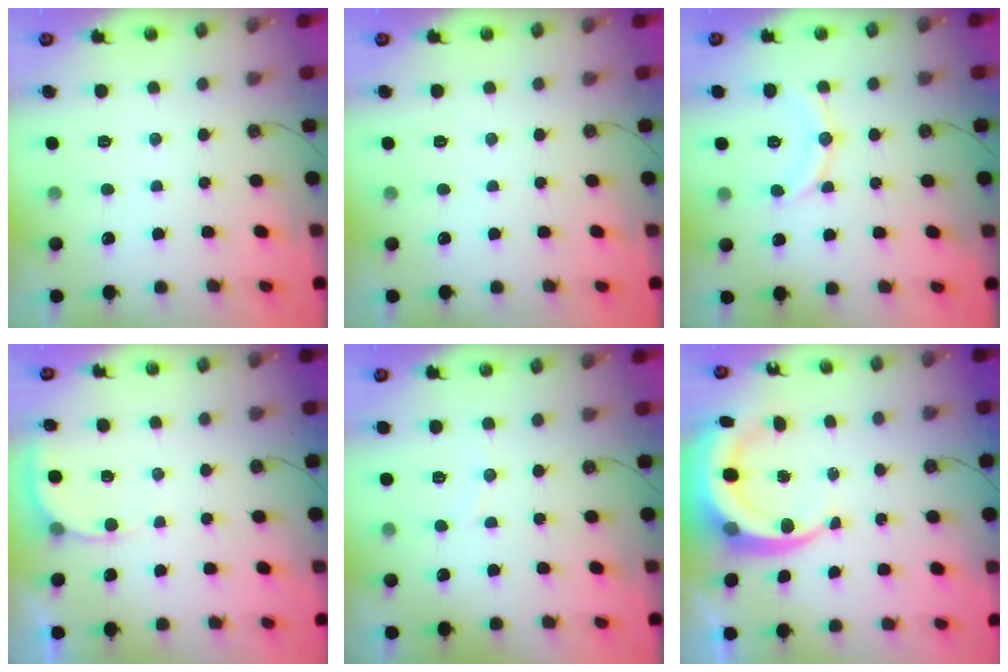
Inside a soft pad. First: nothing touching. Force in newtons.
{"total": 0.0}
{"total": 10.1, "press": 10.1, "slide": 0.7}
{"total": 3.1, "press": 3.1, "slide": 0.3}
{"total": 2.2, "press": 2.0, "slide": 0.9}
{"total": 10.1, "press": 10.0, "slide": 1.4}